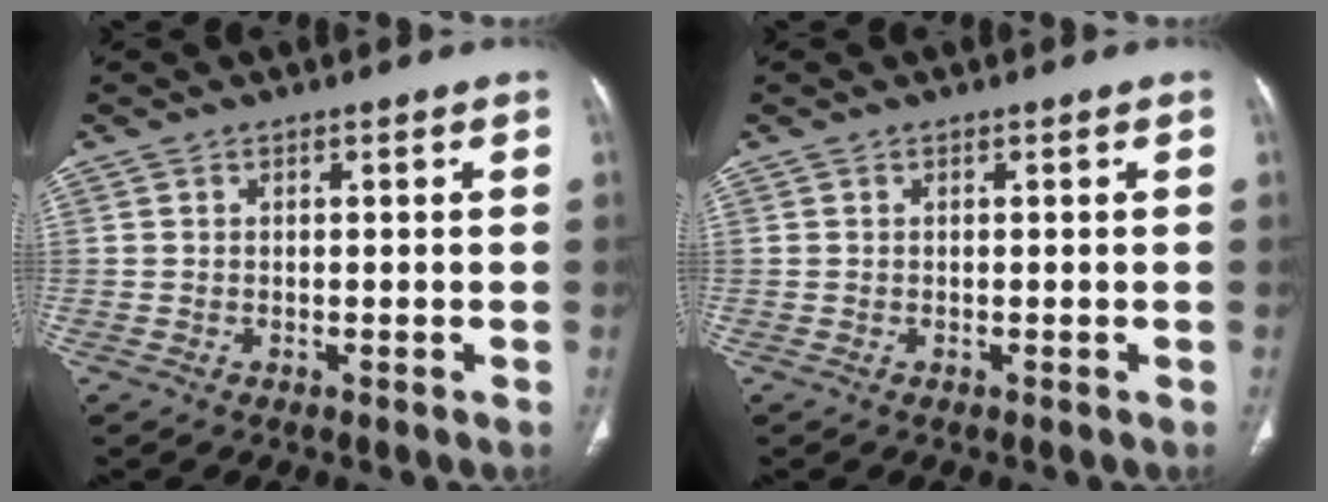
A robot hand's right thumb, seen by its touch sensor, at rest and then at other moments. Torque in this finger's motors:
{"motor_torque": [0.28, 0.21, 0.33, -0.33, 0.04]}